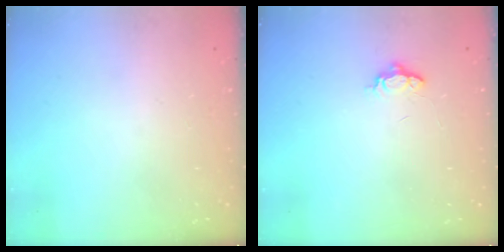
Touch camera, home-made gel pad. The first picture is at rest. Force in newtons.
{"total": 3.7, "press": 3.7, "slide": 0.5}